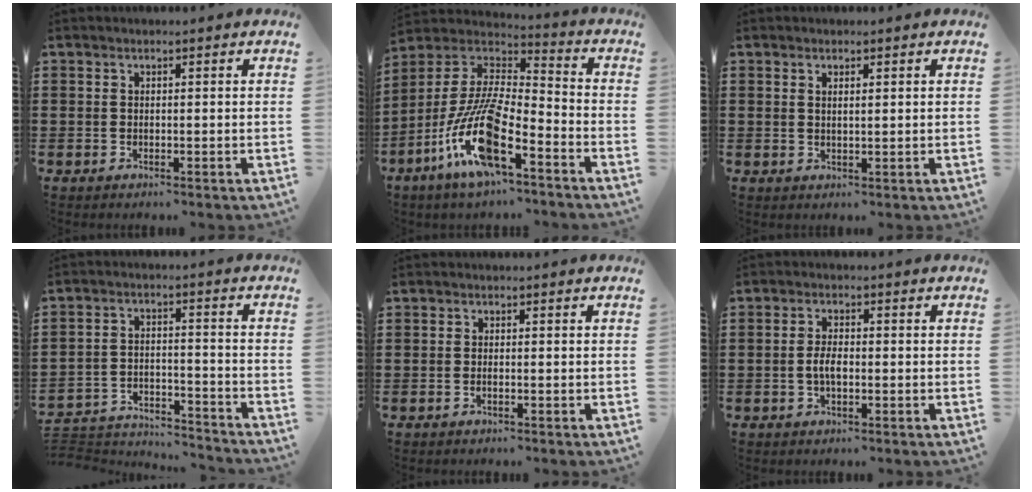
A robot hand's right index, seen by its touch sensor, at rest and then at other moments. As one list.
[{"total": 13.9, "force": [-7.8, 3.6, 10.9], "torque": [-0.252, -0.012, -0.156]}, {"total": 0.9, "force": [0.5, 0.2, 0.7], "torque": [-0.015, 0.002, 0.010]}, {"total": 4.2, "force": [-4.1, 0.6, 0.6], "torque": [-0.023, 0.003, -0.087]}, {"total": 0.6, "force": [-0.3, 0.1, 0.6], "torque": [-0.011, -0.004, -0.005]}, {"total": 3.1, "force": [-0.6, 1.3, 2.8], "torque": [-0.068, -0.002, -0.015]}]